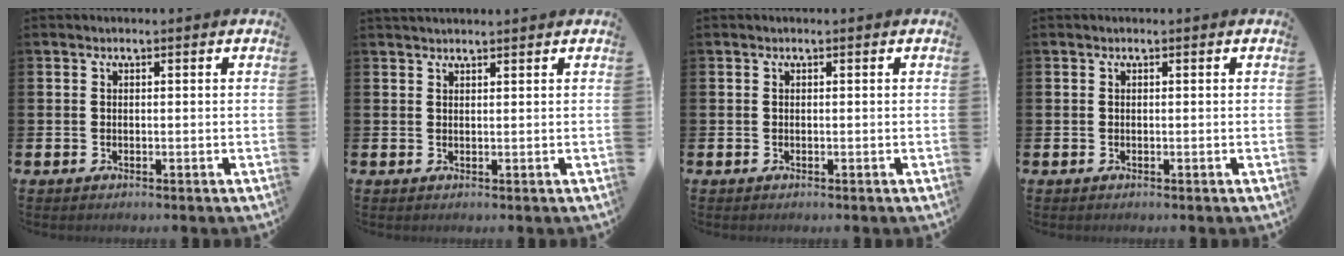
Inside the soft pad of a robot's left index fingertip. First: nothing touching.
{"total": 1.3, "force": [1.3, 0.0, 0.1], "torque": [0.008, -0.006, 0.021]}
{"total": 0.0}
{"total": 0.0}